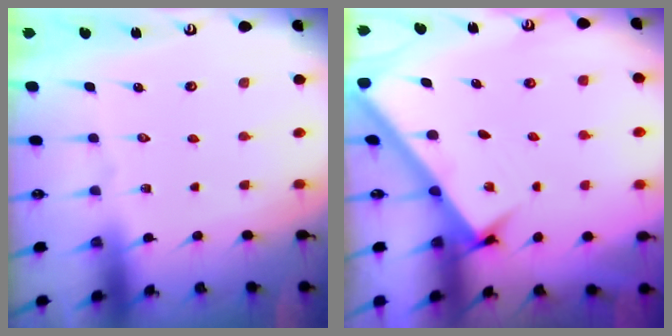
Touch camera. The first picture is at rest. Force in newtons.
{"total": 2.7, "press": 2.7, "slide": 0.3}